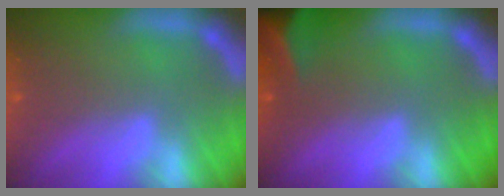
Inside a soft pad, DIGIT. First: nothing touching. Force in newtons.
{"total": 7.0}